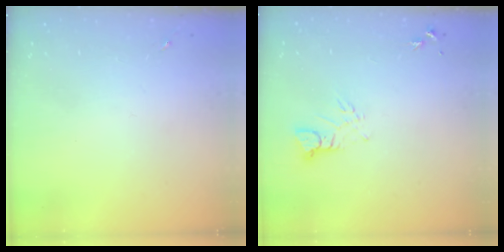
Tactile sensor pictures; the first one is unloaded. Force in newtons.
{"total": 3.9, "press": 3.9, "slide": 0.4}